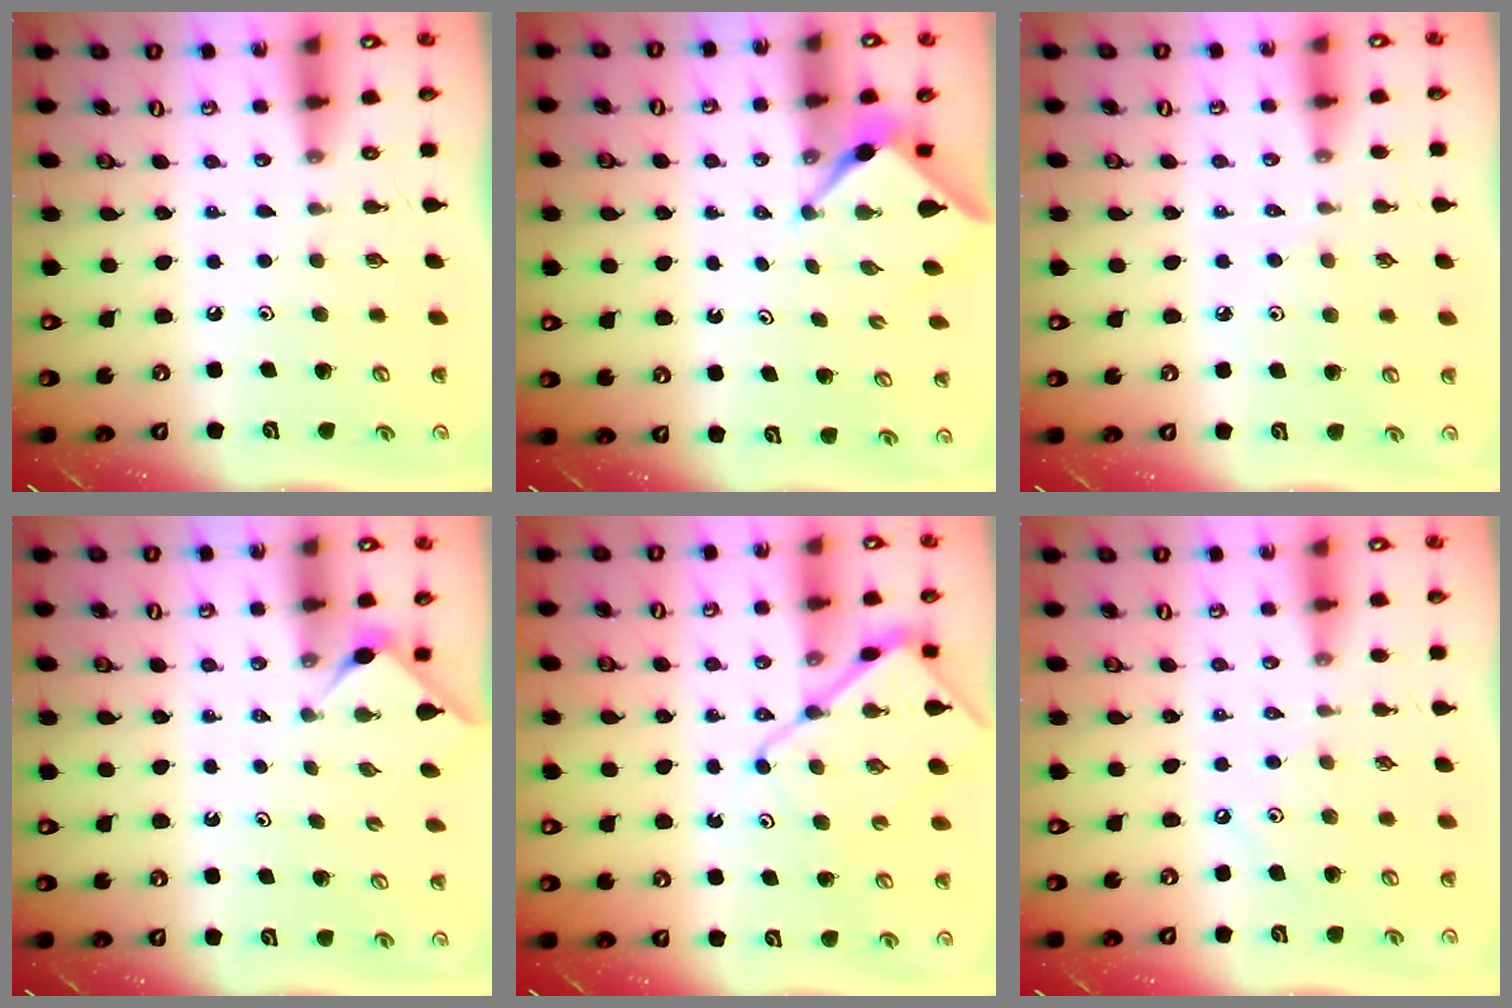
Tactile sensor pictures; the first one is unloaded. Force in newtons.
{"total": 3.1, "press": 3.1, "slide": 0.4}
{"total": 3.8, "press": 3.7, "slide": 0.7}
{"total": 3.2, "press": 3.1, "slide": 0.6}
{"total": 11.3, "press": 11.3, "slide": 1.1}
{"total": 2.8, "press": 2.8, "slide": 0.4}